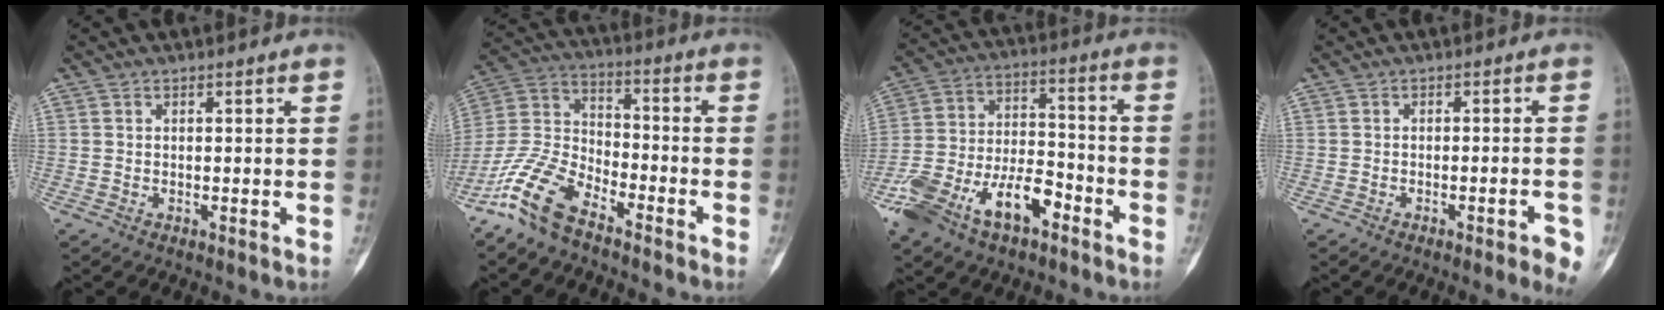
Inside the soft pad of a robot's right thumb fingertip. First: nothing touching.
{"total": 12.7, "force": [-9.1, 5.4, 7.0], "torque": [-0.149, 0.053, -0.188]}
{"total": 17.3, "force": [-9.5, 8.4, 11.8], "torque": [-0.218, 0.060, -0.174]}
{"total": 4.7, "force": [-2.4, 0.9, 4.0], "torque": [-0.050, 0.007, -0.026]}